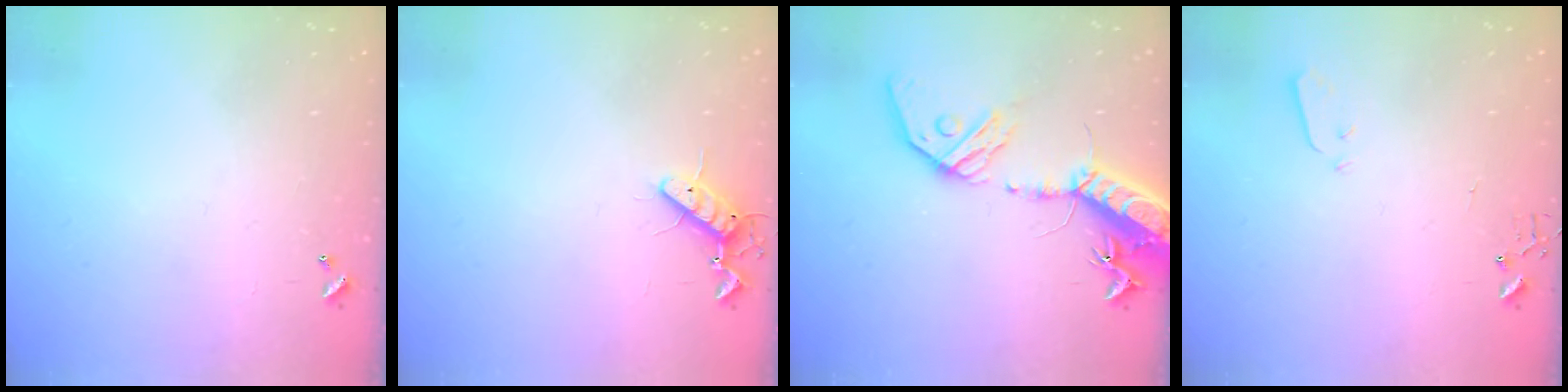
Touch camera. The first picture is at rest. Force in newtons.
{"total": 8.5, "press": 8.4, "slide": 1.5}
{"total": 20.5, "press": 20.0, "slide": 4.4}
{"total": 3.0, "press": 2.9, "slide": 0.3}